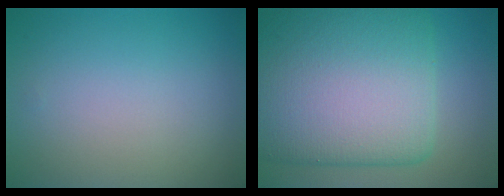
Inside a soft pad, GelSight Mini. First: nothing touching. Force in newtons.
{"total": 13.7, "press": 13.7, "slide": 0.1}